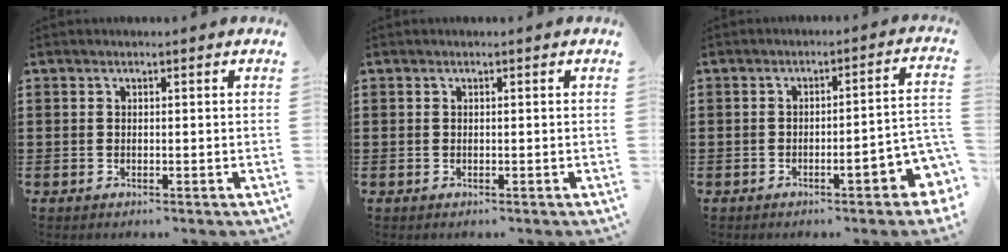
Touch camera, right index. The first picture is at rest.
{"total": 0.0}
{"total": 4.8, "force": [-2.4, 0.5, 4.1], "torque": [-0.061, -0.013, -0.046]}